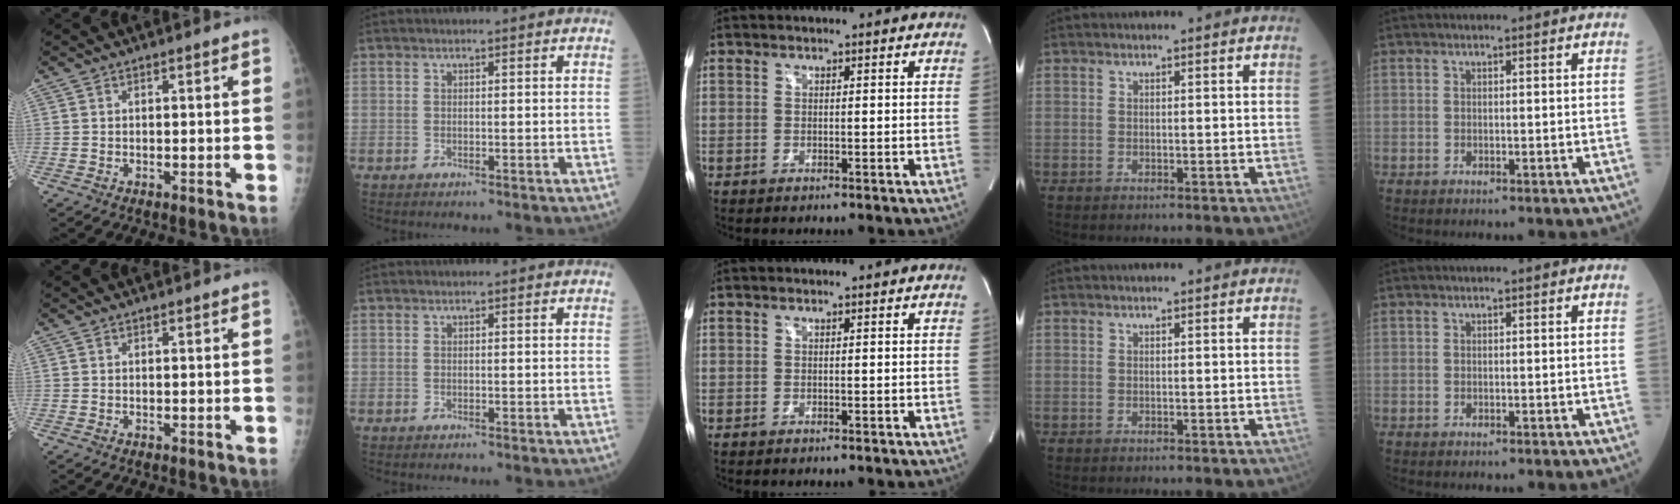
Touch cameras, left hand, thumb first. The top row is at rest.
{}